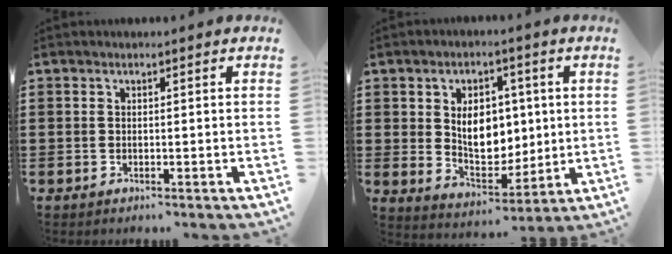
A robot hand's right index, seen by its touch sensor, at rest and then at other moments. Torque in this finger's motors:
{"motor_torque": [1.41, 0.73, 0.59, 0.10]}